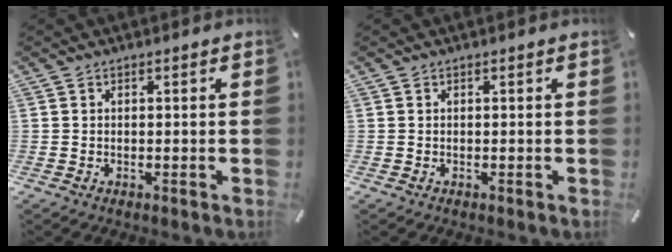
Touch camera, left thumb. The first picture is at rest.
{"total": 0.0}